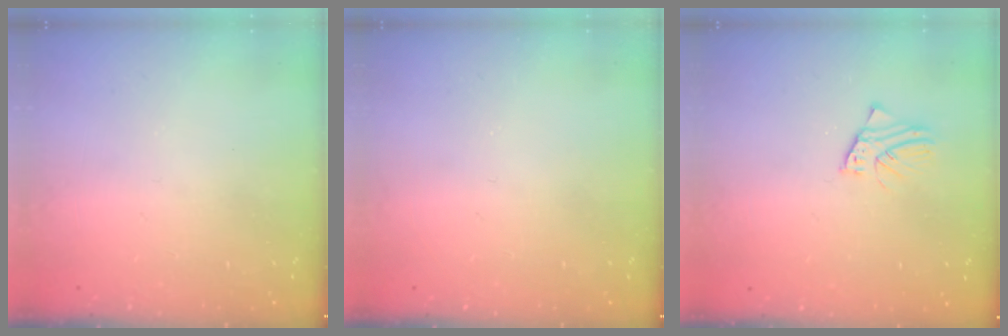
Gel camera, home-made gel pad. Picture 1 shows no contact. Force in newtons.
{"total": 0.0}
{"total": 1.9, "press": 1.9, "slide": 0.0}